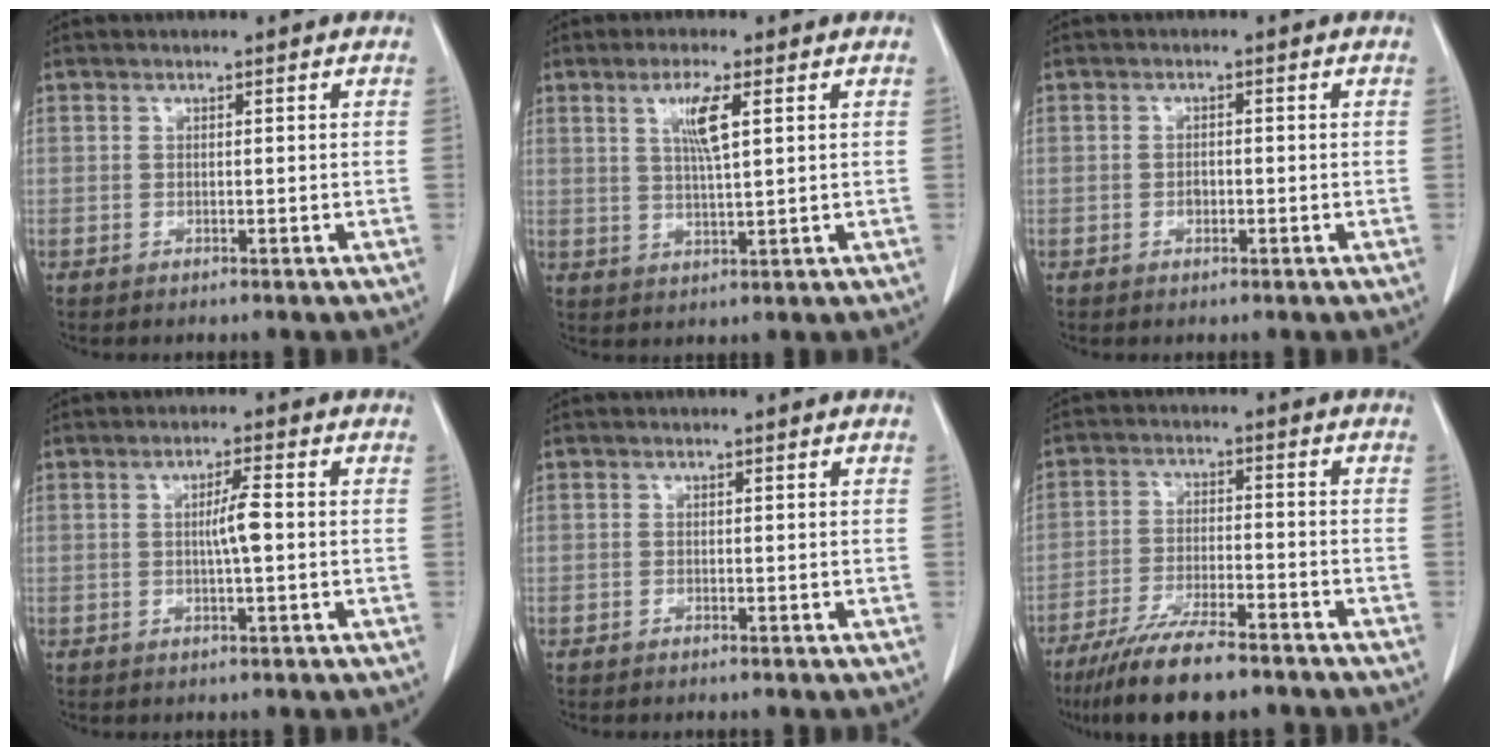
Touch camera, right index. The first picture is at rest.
{"total": 5.1, "force": [1.9, 0.3, 4.7], "torque": [-0.090, -0.002, 0.036]}
{"total": 1.3, "force": [-0.6, 0.7, 0.9], "torque": [-0.015, 0.003, -0.010]}
{"total": 3.4, "force": [-0.2, 0.0, 3.3], "torque": [-0.059, 0.000, -0.005]}
{"total": 0.0}
{"total": 12.1, "force": [-9.8, 1.9, 6.8], "torque": [-0.115, -0.026, -0.161]}